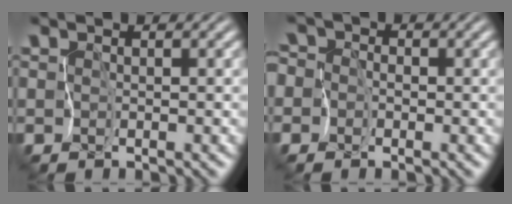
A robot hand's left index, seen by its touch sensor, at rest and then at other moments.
{"total": 4.9, "force": [-1.6, 4.5, 1.2], "torque": [-0.041, 0.008, -0.071]}